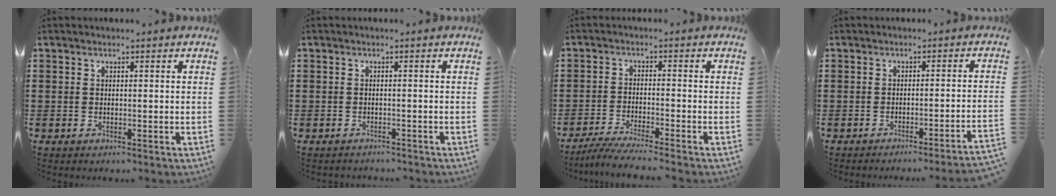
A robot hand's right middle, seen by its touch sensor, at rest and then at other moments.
{"total": 0.9, "force": [-0.8, 0.1, -0.1], "torque": [0.000, 0.001, -0.019]}
{"total": 4.0, "force": [-3.6, -0.3, 1.5], "torque": [-0.039, -0.013, -0.075]}
{"total": 2.4, "force": [-2.1, -0.6, 1.0], "torque": [-0.016, -0.002, -0.045]}